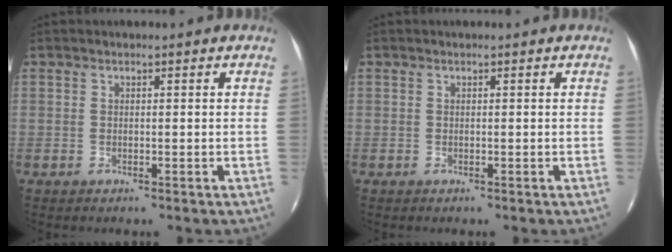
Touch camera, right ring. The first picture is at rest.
{"total": 0.0}